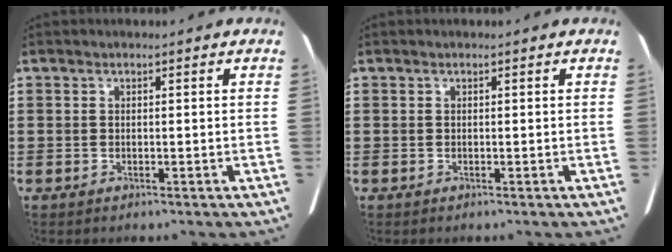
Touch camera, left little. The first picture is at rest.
{"total": 0.0}